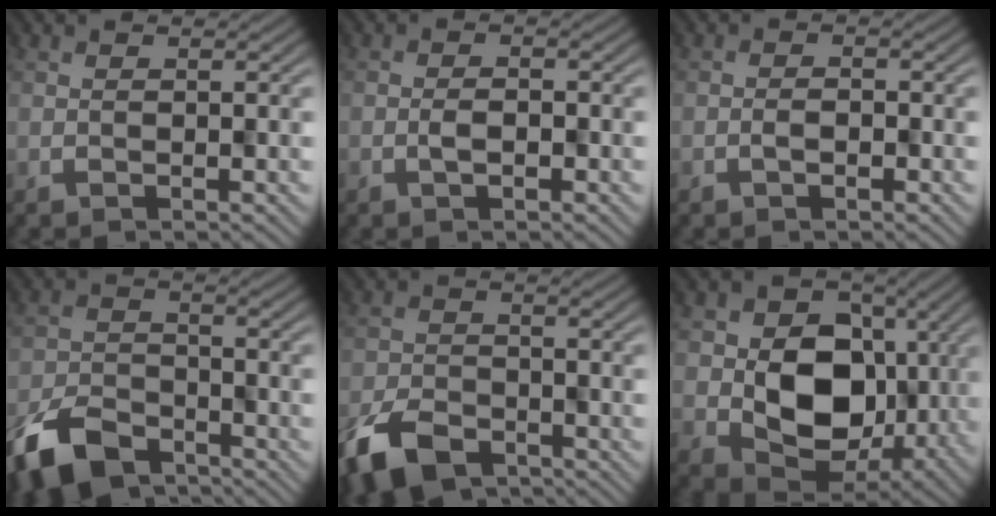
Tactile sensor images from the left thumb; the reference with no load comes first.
{"total": 1.1, "force": [-0.6, 0.6, 0.7], "torque": [-0.014, 0.000, -0.012]}
{"total": 0.8, "force": [-0.6, 0.4, 0.2], "torque": [-0.002, -0.001, -0.011]}
{"total": 9.1, "force": [-7.1, 4.0, 4.0], "torque": [-0.073, -0.017, -0.135]}
{"total": 8.0, "force": [-5.9, 3.8, 3.7], "torque": [-0.068, -0.017, -0.110]}
{"total": 10.7, "force": [0.4, 8.6, 6.5], "torque": [-0.107, -0.020, 0.010]}